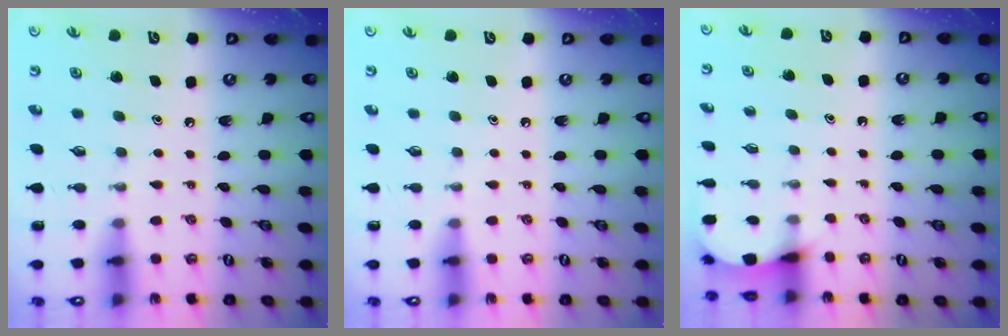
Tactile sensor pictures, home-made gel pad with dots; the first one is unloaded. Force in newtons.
{"total": 0.0}
{"total": 2.1, "press": 2.1, "slide": 0.1}